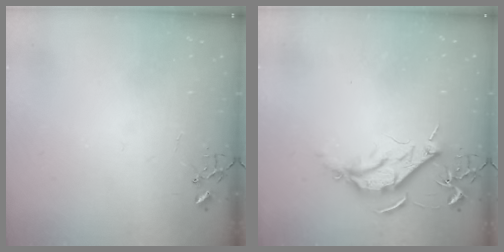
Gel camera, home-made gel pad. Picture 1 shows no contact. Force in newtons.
{"total": 9.5, "press": 9.4, "slide": 1.0}